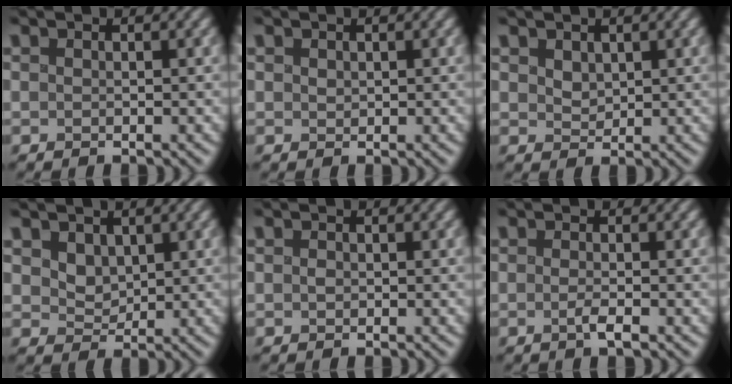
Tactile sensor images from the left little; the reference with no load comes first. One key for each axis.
{"total": 0.5, "fx": 0.2, "fy": 0.5, "fz": 0.2, "tx": -0.005, "ty": 0.001, "tz": 0.006}
{"total": 1.2, "fx": 0.4, "fy": 1.0, "fz": 0.6, "tx": -0.012, "ty": -0.002, "tz": 0.010}
{"total": 1.9, "fx": 0.7, "fy": 1.6, "fz": 0.9, "tx": -0.027, "ty": -0.014, "tz": 0.019}
{"total": 0.6, "fx": -0.3, "fy": 0.4, "fz": 0.2, "tx": -0.004, "ty": 0.000, "tz": -0.004}
{"total": 1.2, "fx": -0.7, "fy": 0.2, "fz": 1.0, "tx": -0.016, "ty": -0.001, "tz": -0.014}